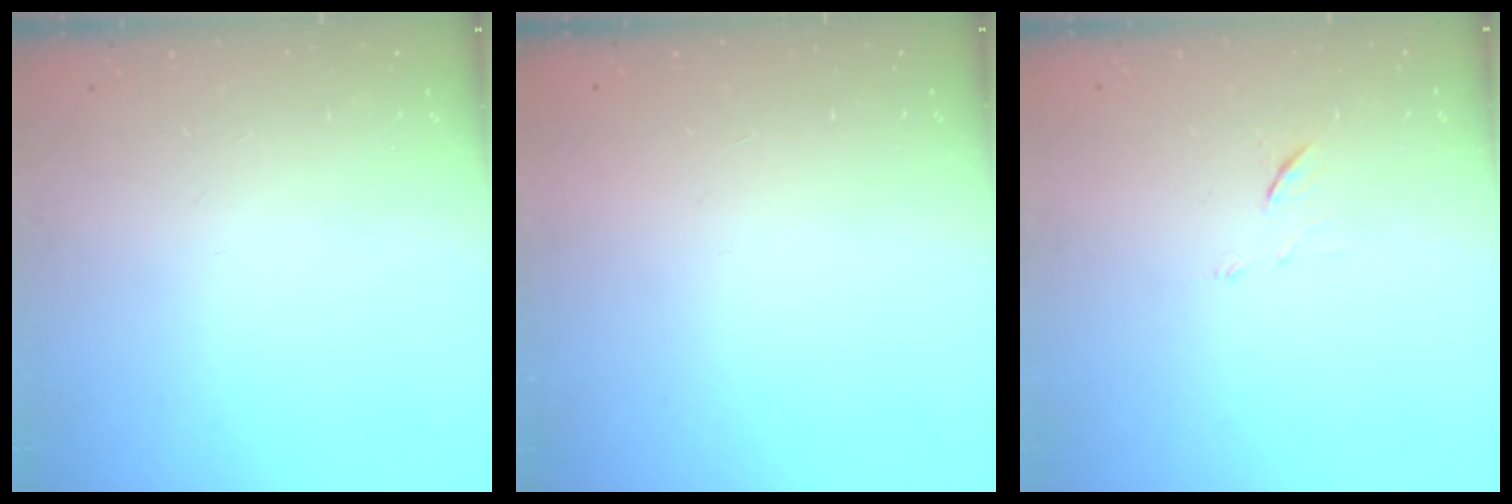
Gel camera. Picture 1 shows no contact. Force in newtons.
{"total": 1.5, "press": 1.5, "slide": 0.1}
{"total": 5.8, "press": 5.7, "slide": 1.3}